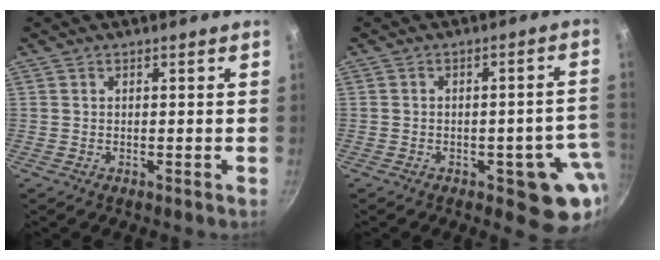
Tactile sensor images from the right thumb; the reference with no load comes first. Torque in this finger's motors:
{"motor_torque": [1.65, 1.37, -0.07, -0.05, 0.12]}